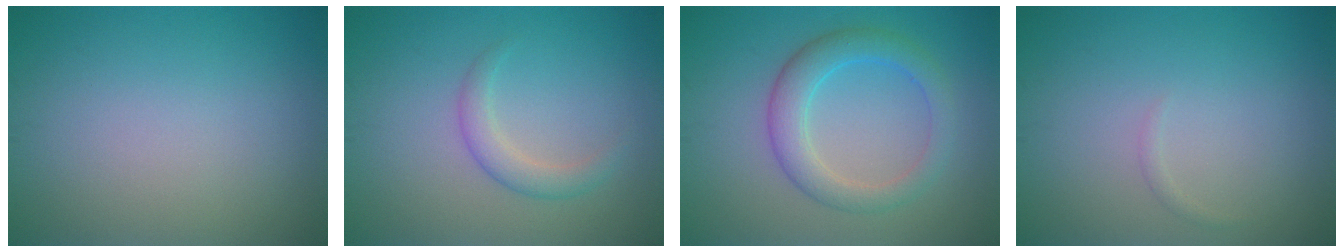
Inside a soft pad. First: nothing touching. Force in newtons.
{"total": 2.0, "press": 2.0, "slide": 0.1}
{"total": 4.1, "press": 4.1, "slide": 0.2}
{"total": 0.5, "press": 0.5, "slide": 0.0}